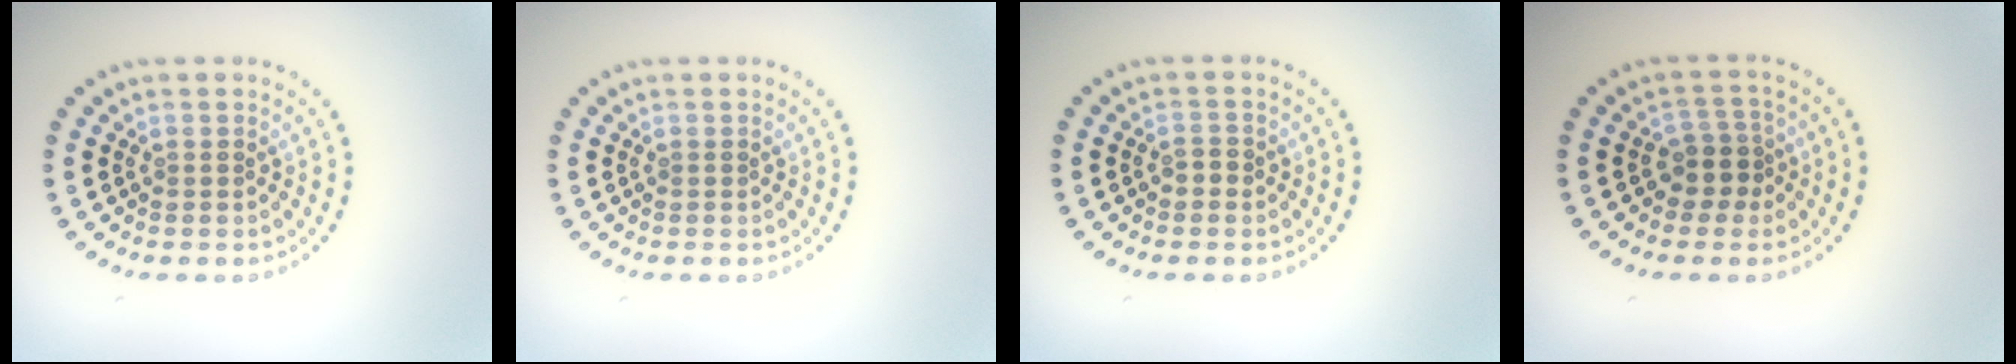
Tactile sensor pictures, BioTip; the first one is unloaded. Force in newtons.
{"total": 0.0}
{"total": 0.9, "press": 0.8, "slide": 0.3}
{"total": 2.5, "press": 2.0, "slide": 1.4}